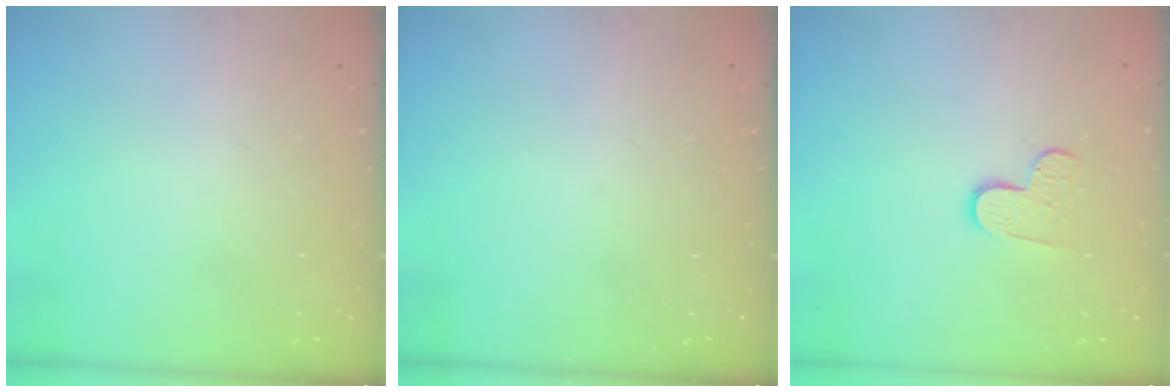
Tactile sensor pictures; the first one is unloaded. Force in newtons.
{"total": 0.0}
{"total": 7.9, "press": 7.9, "slide": 0.5}